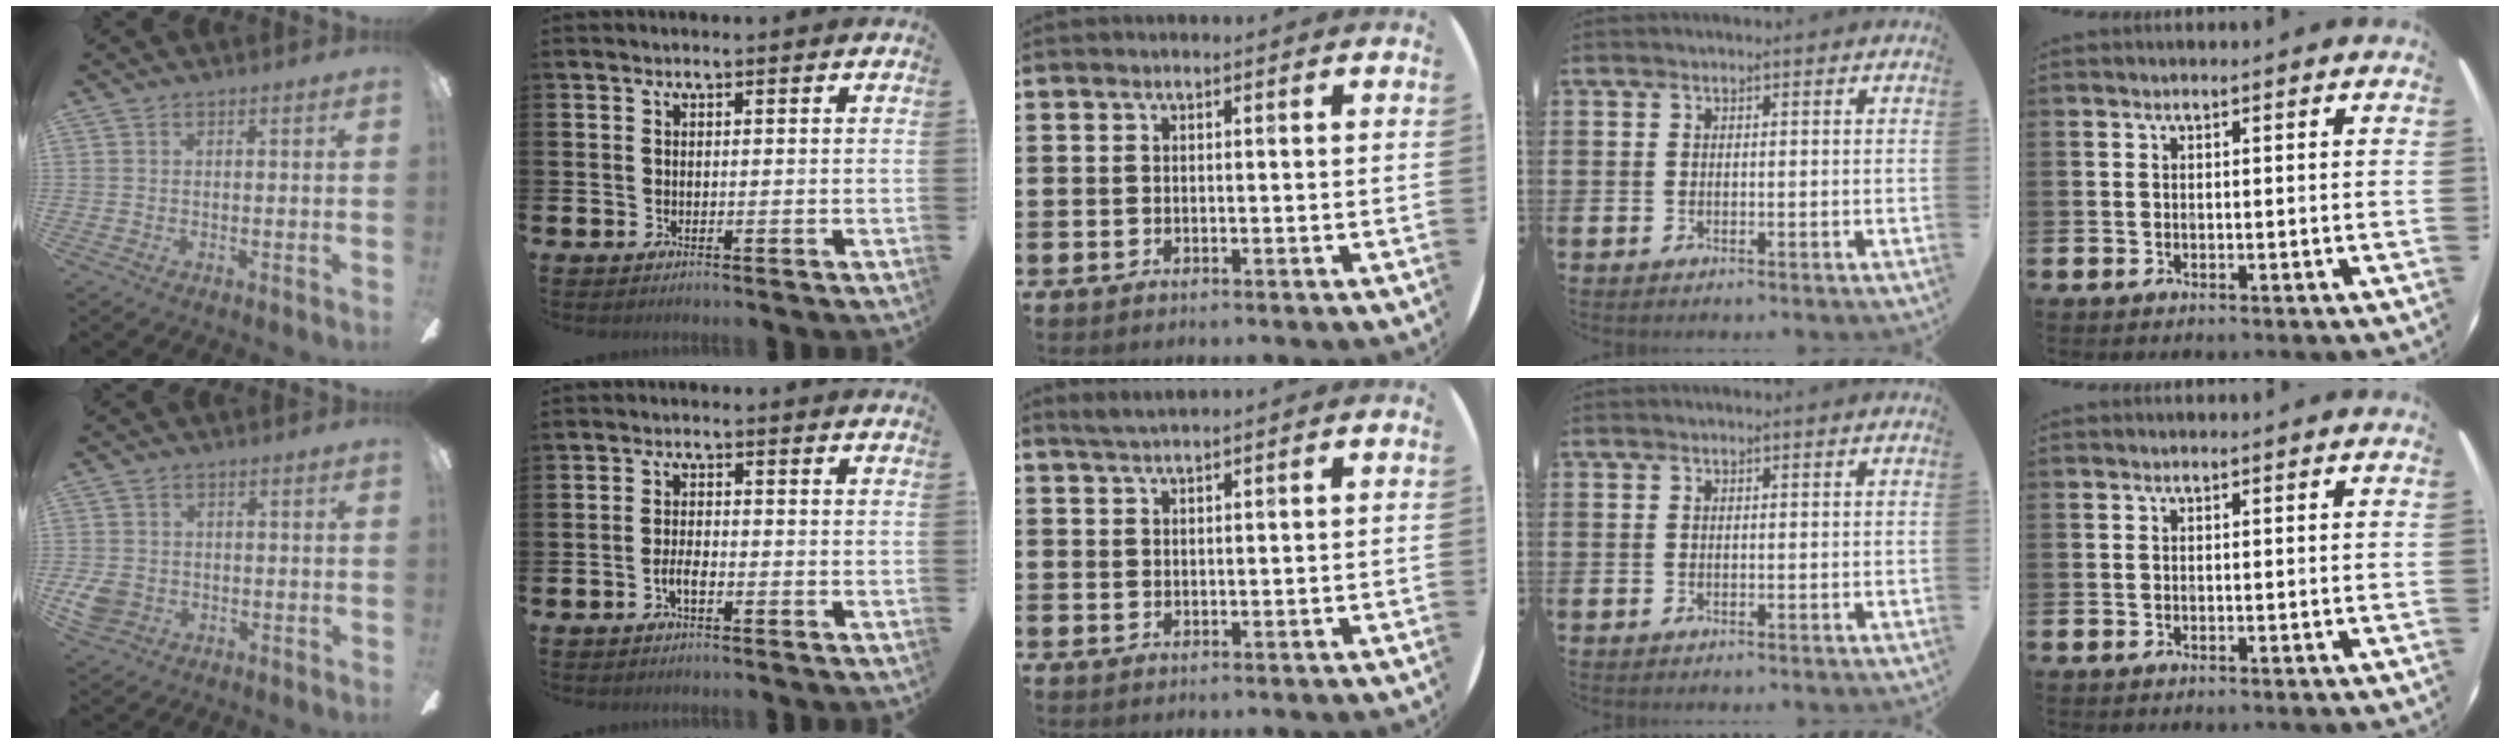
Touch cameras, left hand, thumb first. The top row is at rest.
{"thumb": {"total": 5.2, "force": [-1.1, 4.4, 2.5], "torque": [-0.056, 0.006, -0.021]}, "index": {"total": 2.3, "force": [-0.9, 0.9, 1.9], "torque": [-0.040, 0.004, -0.017]}, "middle": {"total": 1.8, "force": [1.7, 0.0, 0.7], "torque": [-0.015, 0.000, 0.033]}}